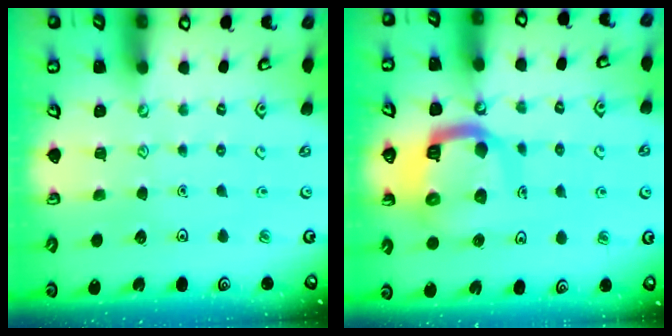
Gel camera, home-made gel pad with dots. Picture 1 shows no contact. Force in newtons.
{"total": 12.4, "press": 12.3, "slide": 1.6}